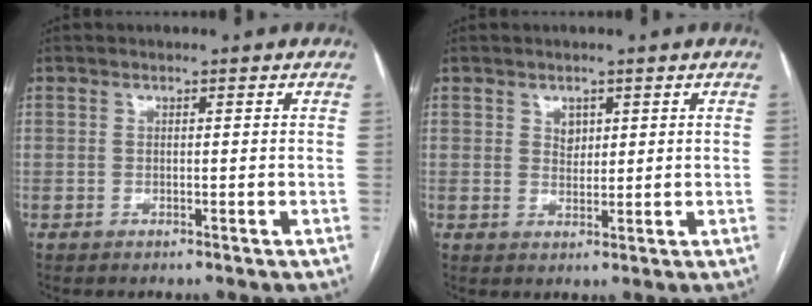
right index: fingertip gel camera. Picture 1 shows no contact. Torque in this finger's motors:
{"motor_torque": [0.03, 0.02, -0.01, 0.00]}